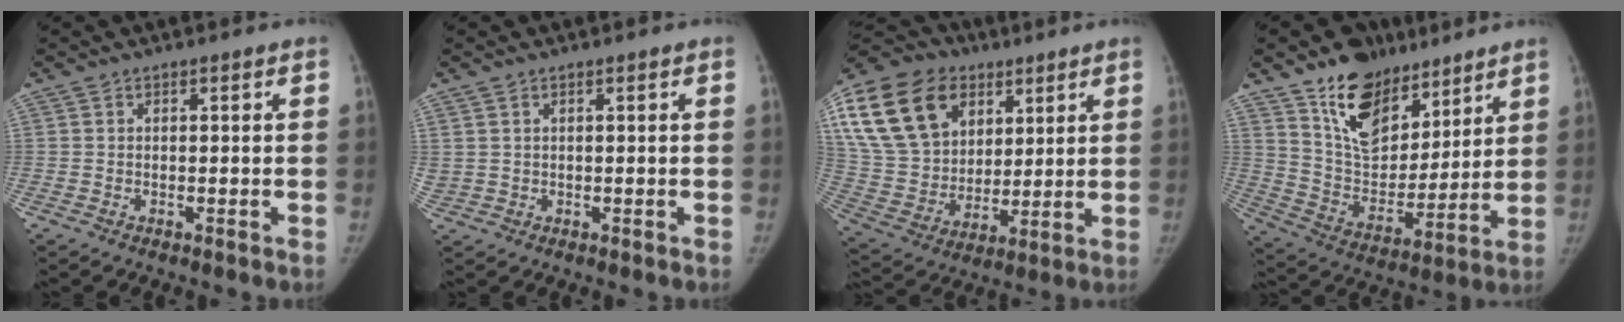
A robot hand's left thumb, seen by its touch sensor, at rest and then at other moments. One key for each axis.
{"total": 2.0, "fx": 0.7, "fy": 1.8, "fz": 0.7, "tx": -0.019, "ty": 0.001, "tz": 0.020}
{"total": 26.3, "fx": 11.1, "fy": 18.9, "fz": 14.6, "tx": -0.295, "ty": 0.013, "tz": 0.208}
{"total": 17.9, "fx": 11.9, "fy": 10.5, "fz": 8.3, "tx": -0.081, "ty": -0.068, "tz": 0.216}